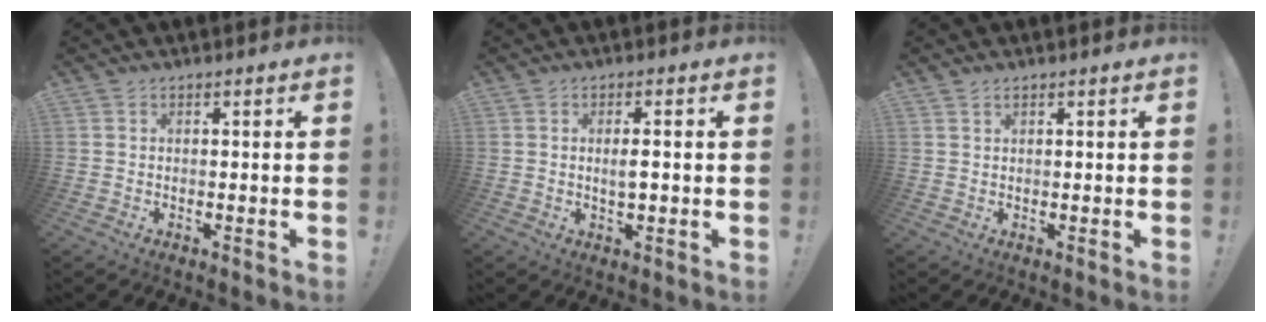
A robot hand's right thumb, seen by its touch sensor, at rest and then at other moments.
{"total": 2.9, "force": [0.1, 0.5, 2.9], "torque": [-0.040, -0.004, -0.003]}
{"total": 1.1, "force": [0.8, 0.5, 0.5], "torque": [-0.007, -0.001, 0.016]}